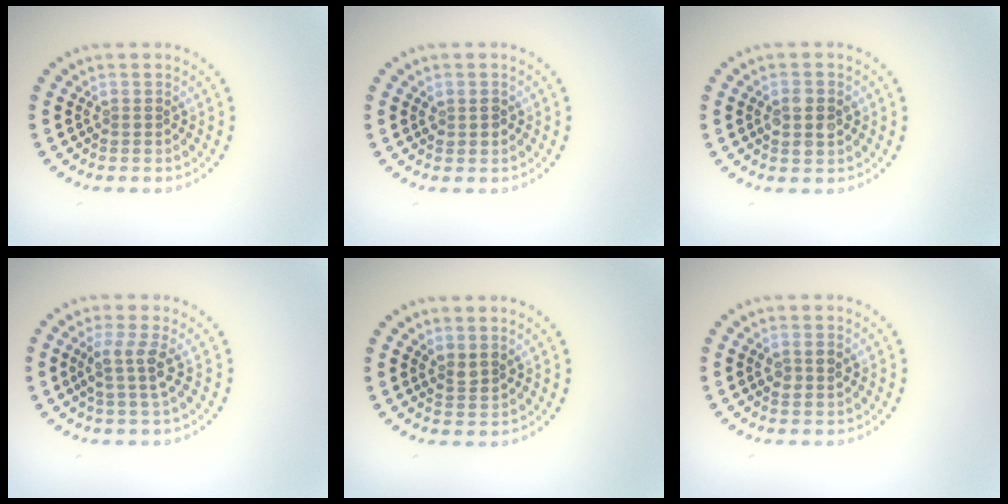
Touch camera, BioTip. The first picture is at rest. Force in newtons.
{"total": 1.4, "press": 1.3, "slide": 0.4}
{"total": 2.7, "press": 2.7, "slide": 0.2}
{"total": 2.6, "press": 2.0, "slide": 1.6}
{"total": 1.5, "press": 1.3, "slide": 0.7}
{"total": 1.5, "press": 1.5, "slide": 0.1}